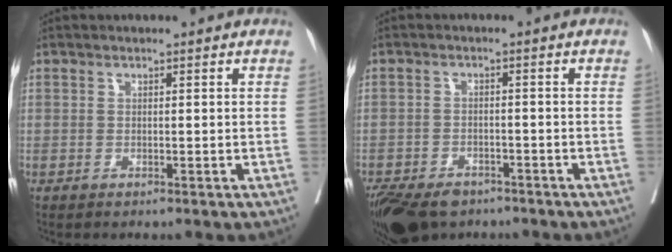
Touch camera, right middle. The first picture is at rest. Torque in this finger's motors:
{"motor_torque": [1.04, -1.10, 0.23, 0.12]}